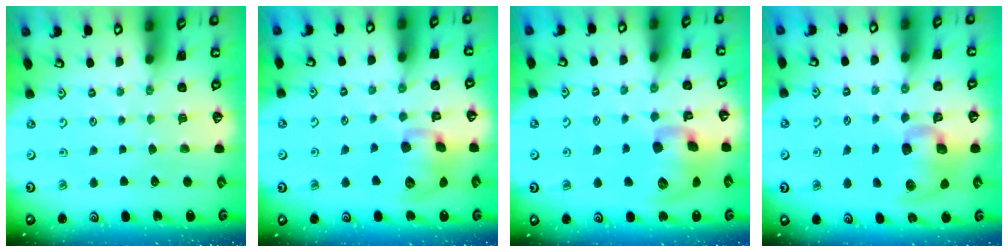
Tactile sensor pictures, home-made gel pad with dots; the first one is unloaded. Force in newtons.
{"total": 11.7, "press": 11.5, "slide": 2.0}
{"total": 14.4, "press": 14.2, "slide": 2.3}
{"total": 13.5, "press": 13.4, "slide": 1.7}